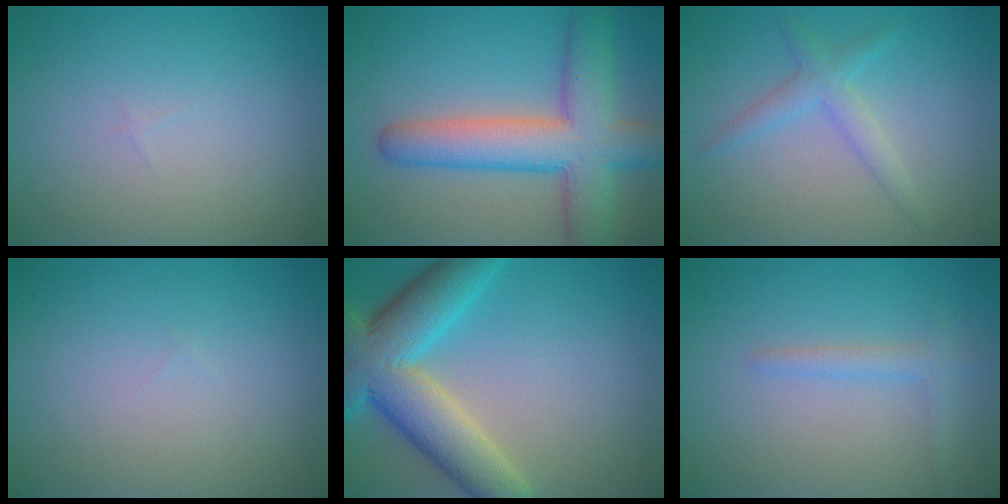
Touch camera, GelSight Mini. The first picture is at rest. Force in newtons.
{"total": 8.6, "press": 8.6, "slide": 0.3}
{"total": 2.2, "press": 2.2, "slide": 0.1}
{"total": 0.0}
{"total": 9.8, "press": 9.8, "slide": 0.6}
{"total": 1.4, "press": 1.4, "slide": 0.2}